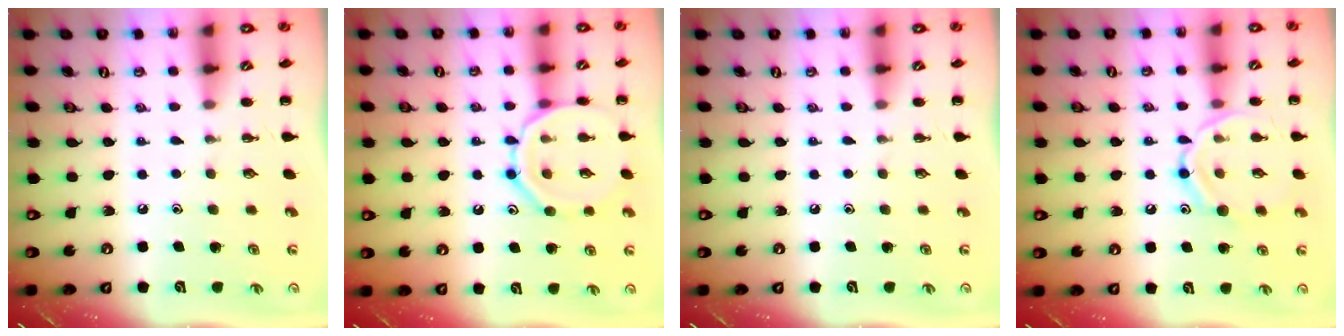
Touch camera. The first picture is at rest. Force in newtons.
{"total": 13.3, "press": 13.3, "slide": 0.5}
{"total": 0.0}
{"total": 13.0, "press": 13.0, "slide": 0.8}